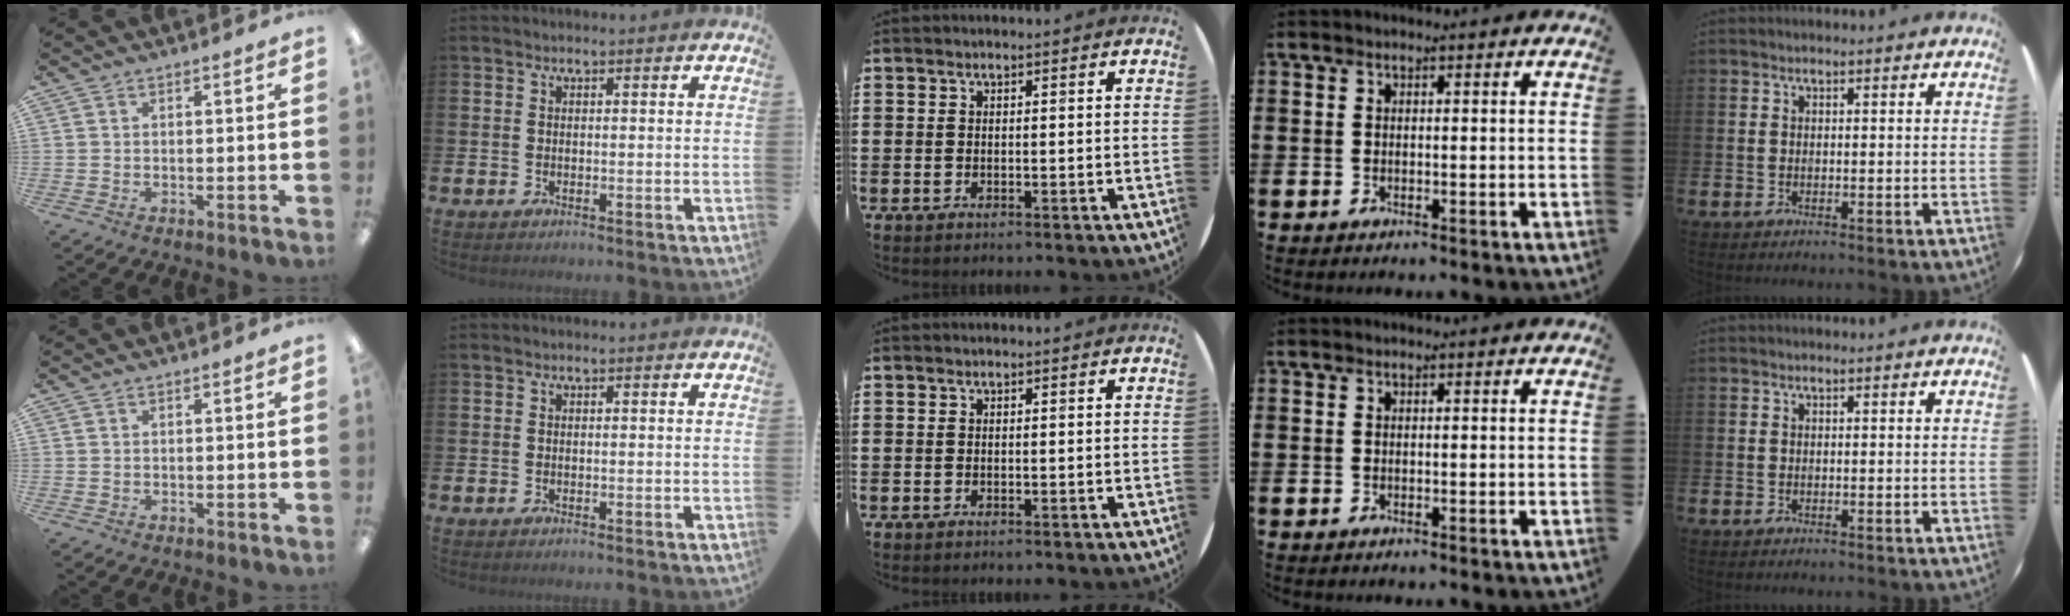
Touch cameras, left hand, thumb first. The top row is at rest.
{}